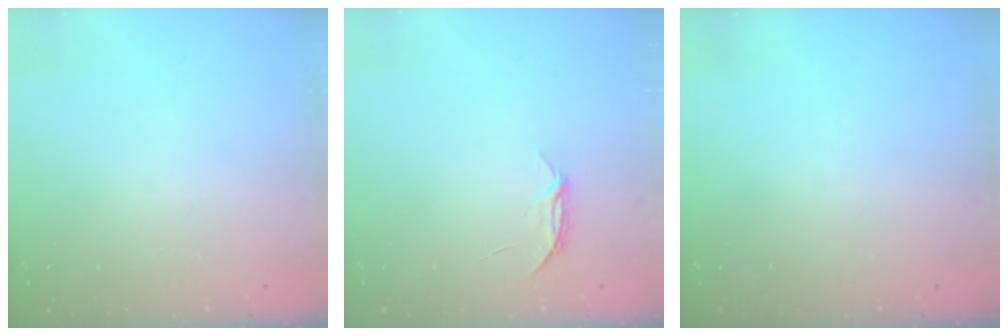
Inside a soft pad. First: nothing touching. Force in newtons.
{"total": 3.8, "press": 3.8, "slide": 0.5}
{"total": 0.0}